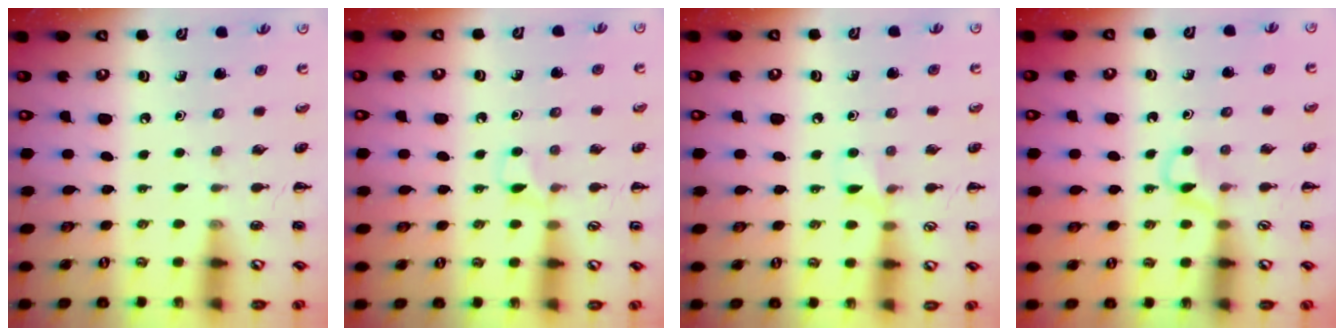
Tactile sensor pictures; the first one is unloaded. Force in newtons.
{"total": 5.7, "press": 5.3, "slide": 2.0}
{"total": 5.6, "press": 5.2, "slide": 1.9}
{"total": 3.0, "press": 2.9, "slide": 1.0}